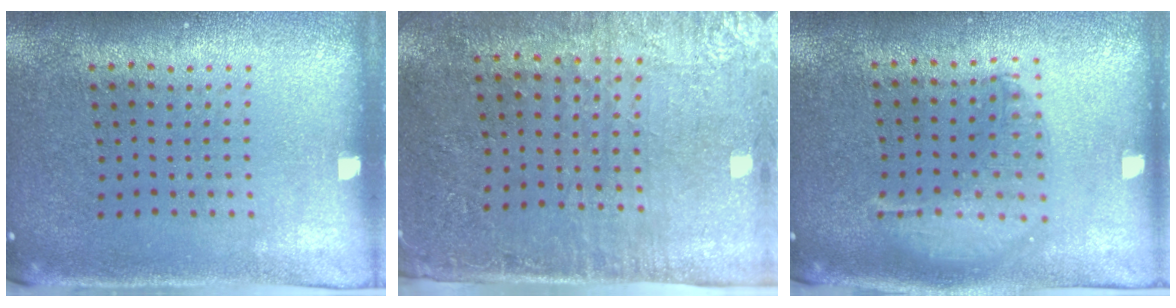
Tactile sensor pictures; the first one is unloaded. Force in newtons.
{"total": 2.8, "press": 2.4, "slide": 1.4}
{"total": 1.3, "press": 1.3, "slide": 0.3}